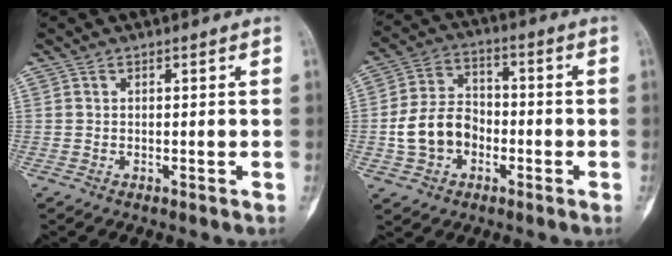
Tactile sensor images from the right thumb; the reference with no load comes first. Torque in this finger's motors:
{"motor_torque": [1.27, 1.81, 0.80, -0.36, 0.15]}